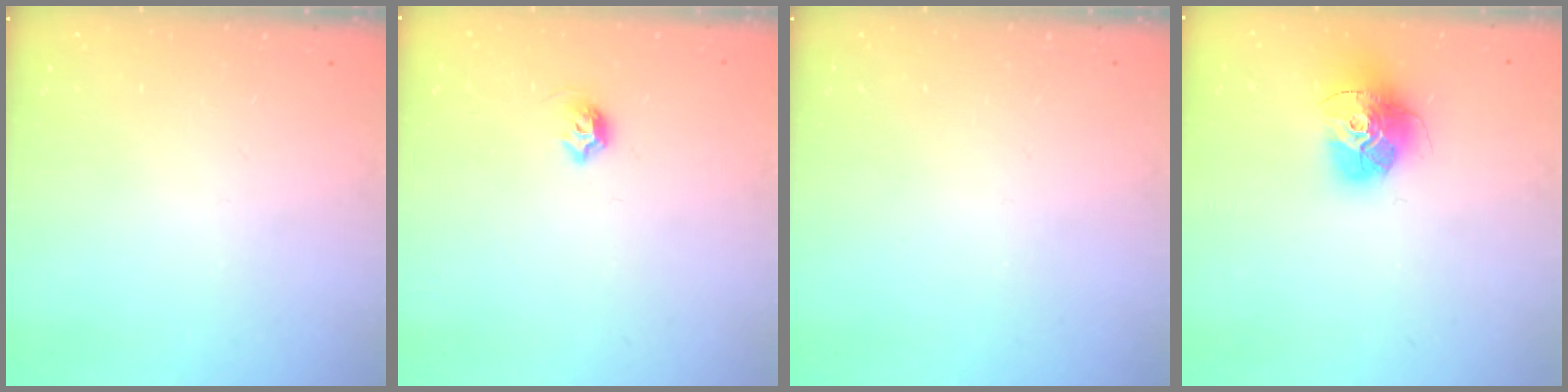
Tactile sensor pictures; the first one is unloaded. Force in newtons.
{"total": 6.1, "press": 6.0, "slide": 1.1}
{"total": 0.0}
{"total": 15.8, "press": 15.7, "slide": 1.6}